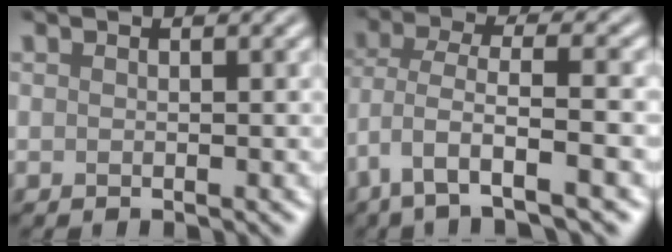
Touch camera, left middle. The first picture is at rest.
{"total": 6.4, "force": [-3.3, 1.6, 5.3], "torque": [-0.106, -0.002, -0.065]}